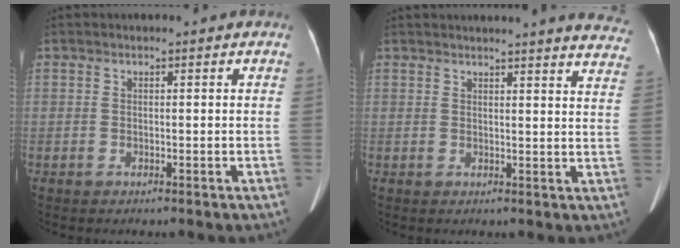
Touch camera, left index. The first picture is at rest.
{"total": 17.4, "force": [16.6, 1.2, 5.4], "torque": [-0.054, -0.053, 0.169]}